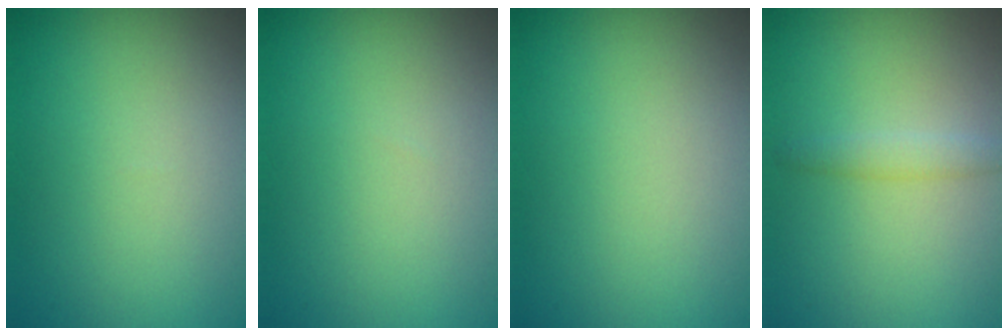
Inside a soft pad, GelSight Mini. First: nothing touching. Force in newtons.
{"total": 0.0}
{"total": 0.0}
{"total": 1.4, "press": 1.4, "slide": 0.0}